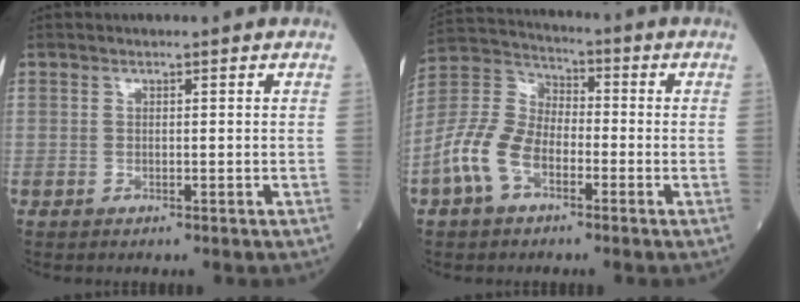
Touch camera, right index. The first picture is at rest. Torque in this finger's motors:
{"motor_torque": [0.79, -0.54, 0.21, 0.10]}